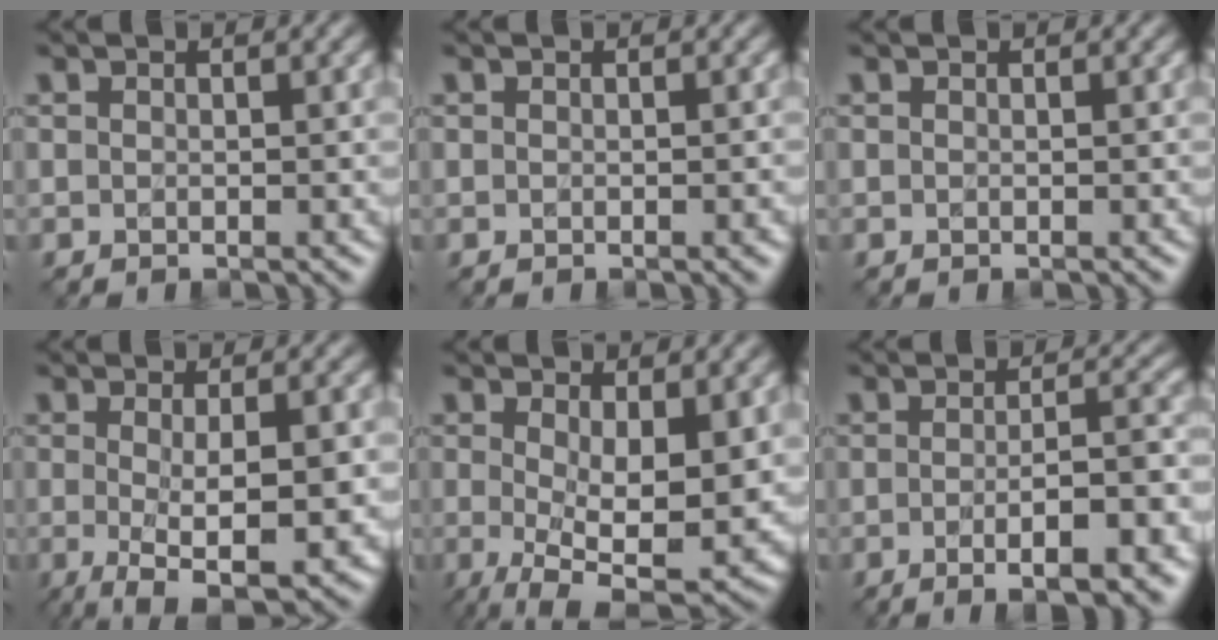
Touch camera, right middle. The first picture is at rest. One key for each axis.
{"total": 0.7, "fx": -0.3, "fy": 0.1, "fz": 0.6, "tx": -0.007, "ty": 0.001, "tz": -0.003}
{"total": 0.0}
{"total": 7.5, "fx": -1.3, "fy": 2.1, "fz": 7.1, "tx": -0.118, "ty": -0.022, "tz": -0.011}
{"total": 10.1, "fx": -0.5, "fy": 4.1, "fz": 9.2, "tx": -0.155, "ty": -0.026, "tz": 0.004}
{"total": 6.5, "fx": -2.2, "fy": 1.8, "fz": 5.9, "tx": -0.072, "ty": 0.000, "tz": -0.025}